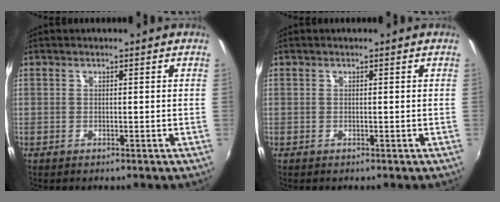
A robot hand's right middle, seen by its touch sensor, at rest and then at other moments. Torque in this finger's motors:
{"motor_torque": [0.00, 0.00, 0.00, 0.01]}